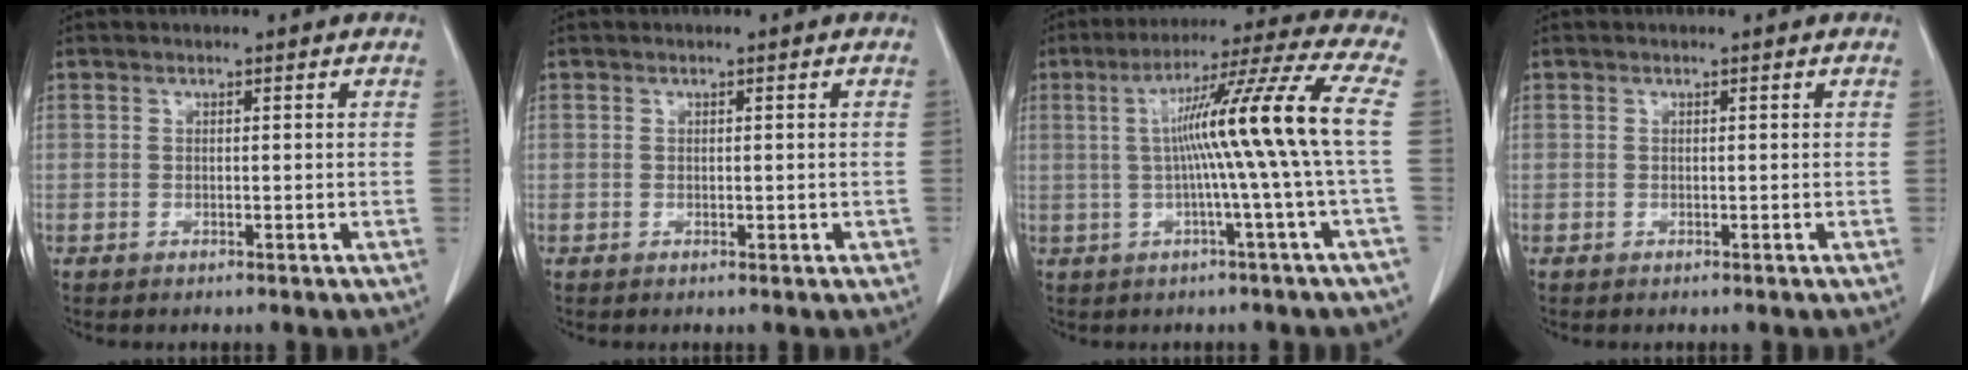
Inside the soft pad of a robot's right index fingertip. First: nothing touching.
{"total": 0.9, "force": [-0.1, 0.4, 0.8], "torque": [-0.013, 0.001, 0.002]}
{"total": 13.6, "force": [0.1, -2.7, 13.4], "torque": [-0.206, 0.014, 0.000]}
{"total": 0.0}